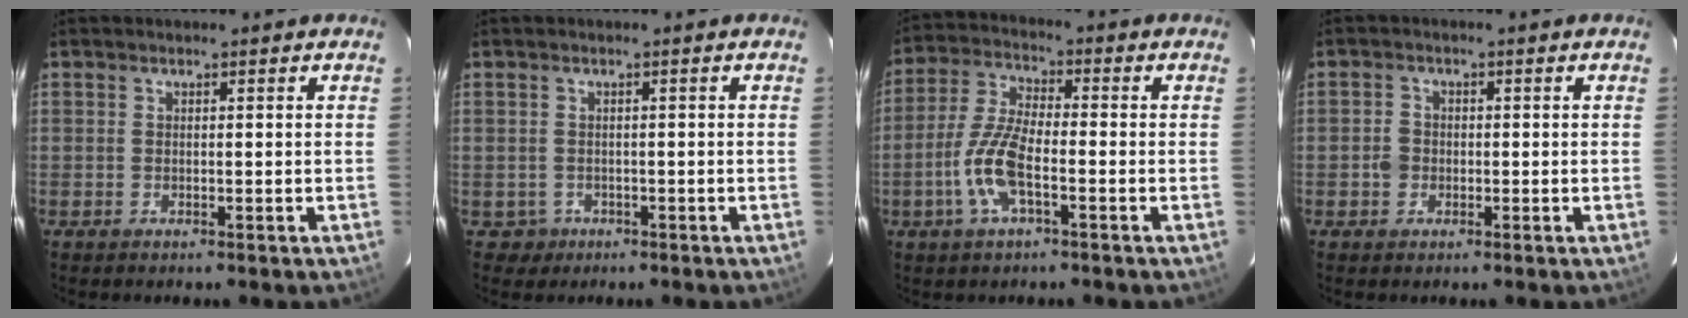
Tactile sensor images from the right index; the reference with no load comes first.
{"total": 2.3, "force": [-0.8, 2.2, 0.2], "torque": [-0.007, 0.003, -0.005]}
{"total": 9.8, "force": [-3.4, 3.2, 8.6], "torque": [-0.187, 0.002, -0.070]}
{"total": 2.5, "force": [-0.7, 2.3, 0.7], "torque": [-0.015, 0.006, -0.014]}